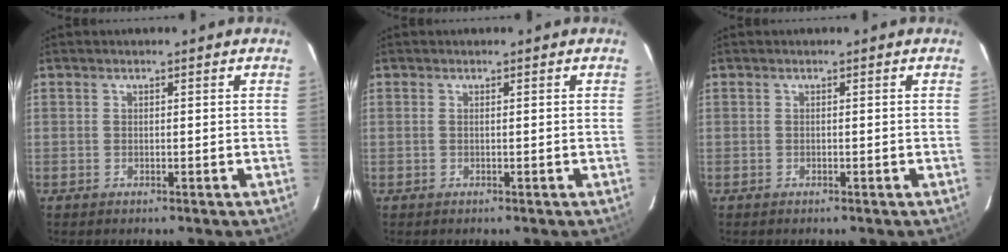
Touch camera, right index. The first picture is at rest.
{"total": 0.0}
{"total": 0.0}